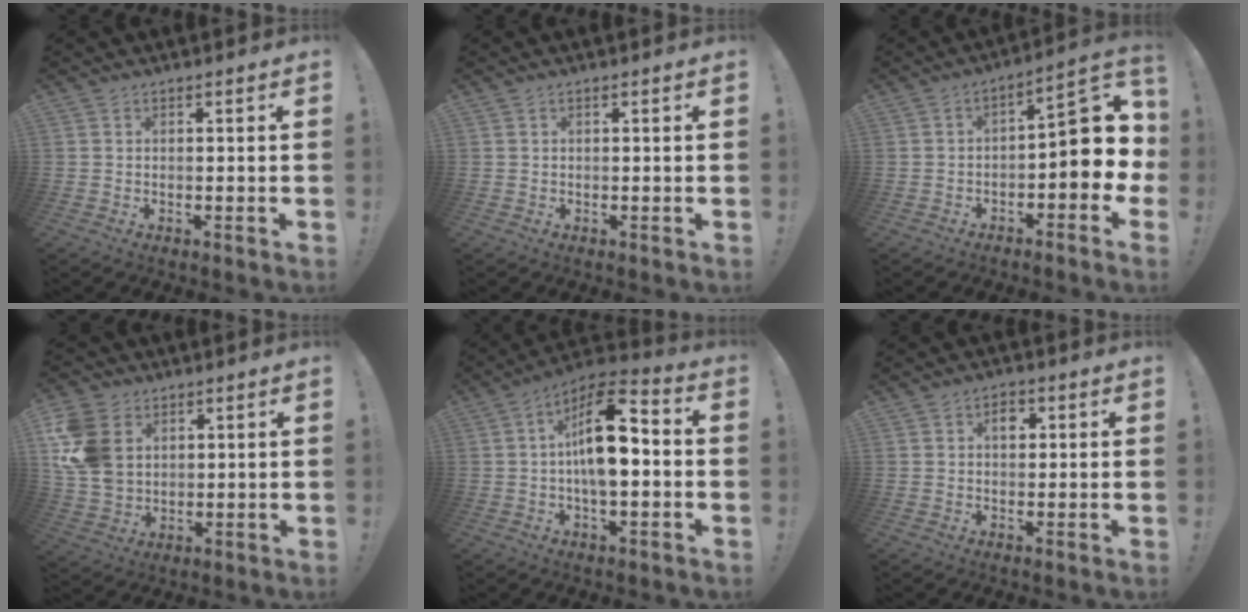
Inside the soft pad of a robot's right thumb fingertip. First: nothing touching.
{"total": 0.0}
{"total": 10.2, "force": [-0.9, 4.8, 9.0], "torque": [-0.095, 0.002, -0.019]}
{"total": 14.4, "force": [4.3, 11.0, 8.2], "torque": [-0.171, -0.012, 0.086]}
{"total": 15.0, "force": [0.5, 6.7, 13.5], "torque": [-0.209, 0.003, 0.002]}
{"total": 3.5, "force": [0.9, 2.5, 2.3], "torque": [-0.018, -0.001, 0.008]}